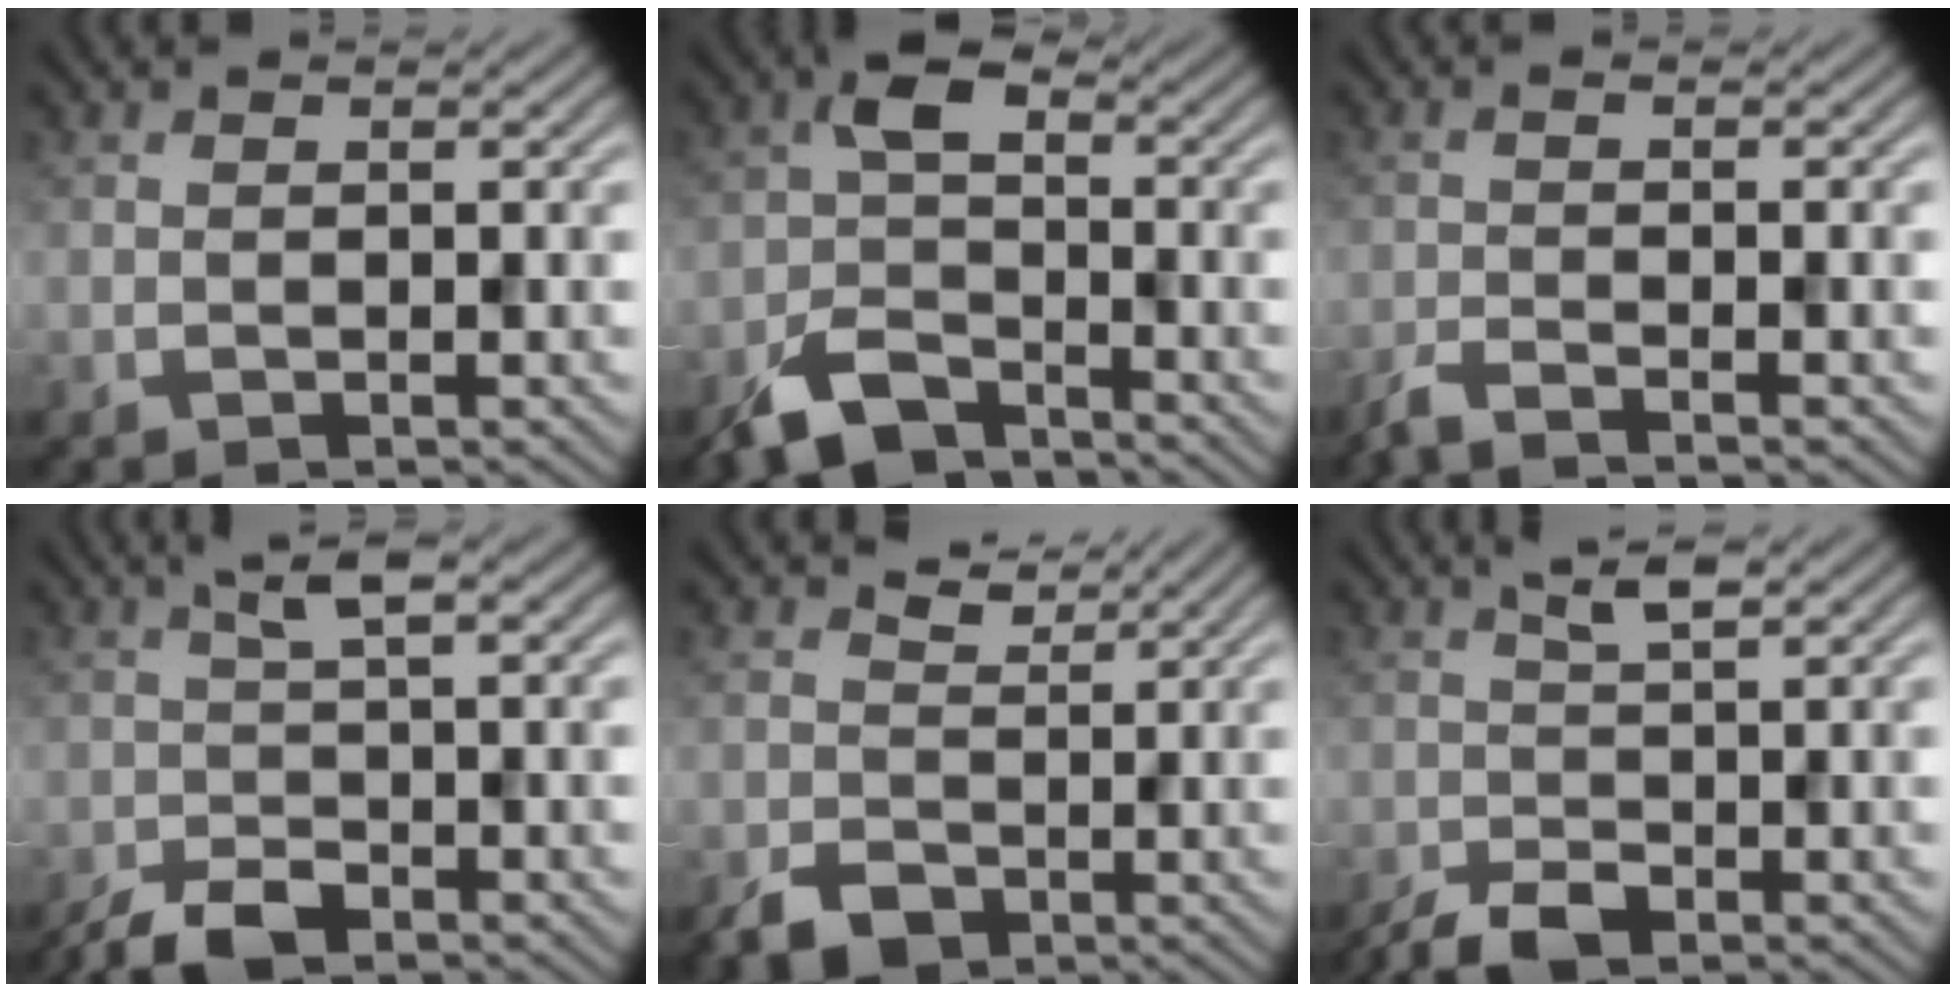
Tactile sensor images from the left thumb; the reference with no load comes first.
{"total": 7.8, "force": [-5.3, 3.7, 4.5], "torque": [-0.086, -0.003, -0.112]}
{"total": 2.9, "force": [-2.2, 0.4, 1.9], "torque": [-0.028, -0.005, -0.055]}
{"total": 4.6, "force": [-2.1, 1.5, 3.8], "torque": [-0.079, -0.002, -0.048]}
{"total": 4.3, "force": [-0.2, 3.6, 2.4], "torque": [-0.050, -0.012, -0.002]}
{"total": 3.5, "force": [-0.8, 1.2, 3.2], "torque": [-0.069, 0.001, -0.016]}